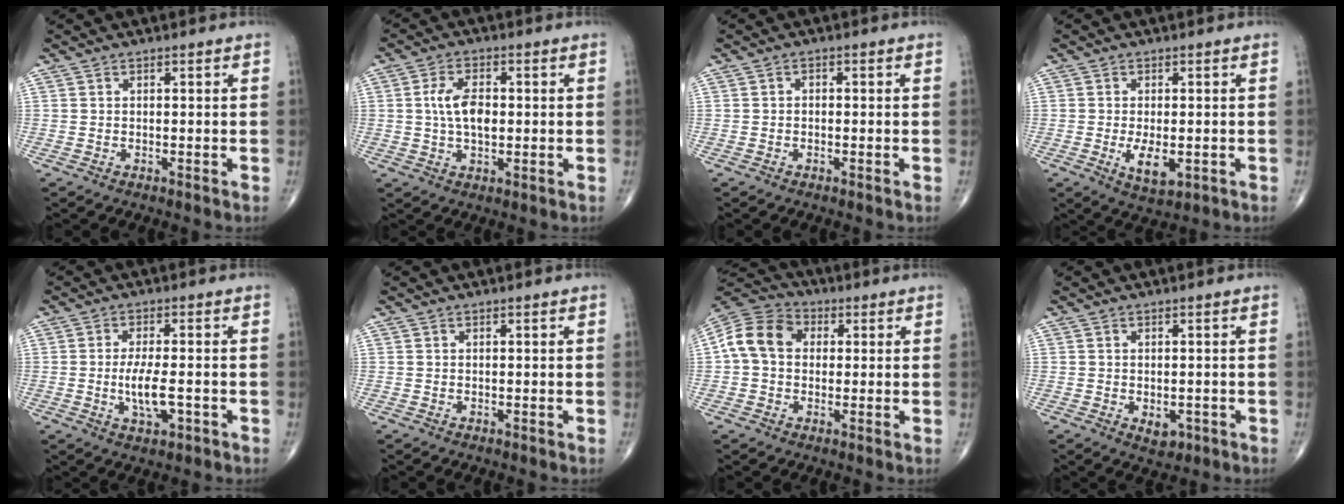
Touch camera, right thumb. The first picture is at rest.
{"total": 7.6, "force": [0.6, 4.1, 6.3], "torque": [-0.113, 0.003, 0.008]}
{"total": 0.9, "force": [-0.2, 0.7, 0.6], "torque": [-0.004, 0.005, -0.008]}
{"total": 5.6, "force": [-1.2, 2.6, 4.7], "torque": [-0.079, -0.011, -0.016]}
{"total": 5.9, "force": [-1.4, 2.1, 5.4], "torque": [-0.103, -0.003, -0.023]}
{"total": 0.0}
{"total": 11.0, "force": [1.2, 8.6, 6.7], "torque": [-0.117, 0.030, 0.009]}
{"total": 3.0, "force": [-0.9, 1.9, 2.1], "torque": [-0.018, -0.001, -0.006]}